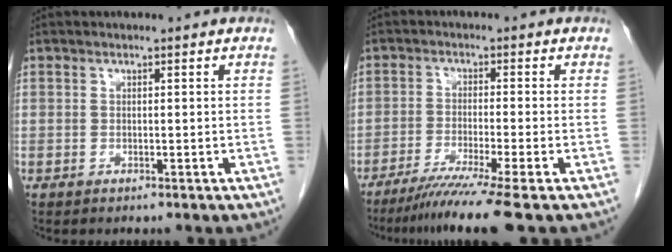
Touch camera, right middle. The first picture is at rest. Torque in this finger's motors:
{"motor_torque": [1.26, -0.88, 0.29, 0.08]}